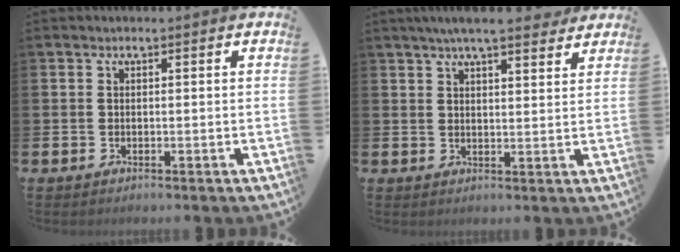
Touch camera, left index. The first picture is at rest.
{"total": 5.7, "force": [5.2, 0.5, 2.3], "torque": [-0.051, -0.016, 0.092]}